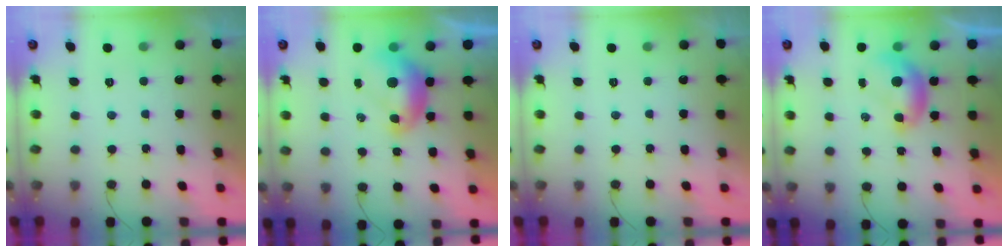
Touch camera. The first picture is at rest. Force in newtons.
{"total": 7.6, "press": 7.5, "slide": 1.0}
{"total": 0.0}
{"total": 6.8, "press": 6.7, "slide": 0.4}